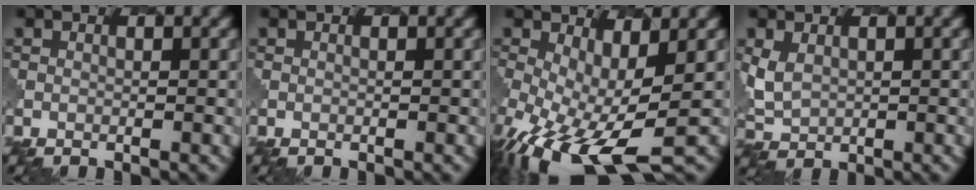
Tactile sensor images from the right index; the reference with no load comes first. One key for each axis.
{"total": 0.0}
{"total": 9.5, "fx": -3.2, "fy": 3.7, "fz": 8.2, "tx": -0.177, "ty": -0.039, "tz": -0.042}
{"total": 2.8, "fx": 0.9, "fy": 2.2, "fz": 1.5, "tx": -0.041, "ty": -0.009, "tz": 0.024}